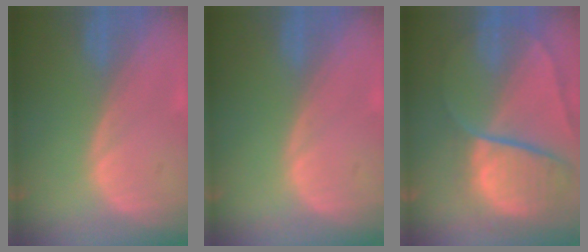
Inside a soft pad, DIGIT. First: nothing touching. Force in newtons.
{"total": 0.0}
{"total": 10.7, "press": 8.9, "slide": 5.9}